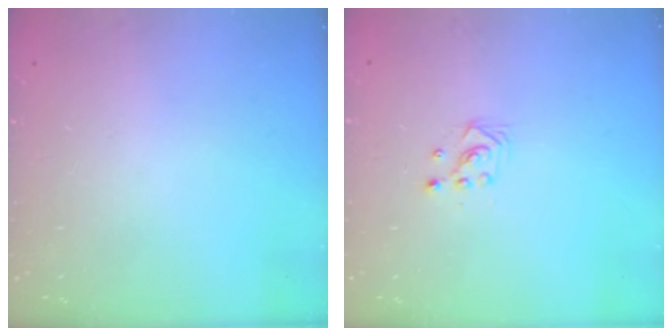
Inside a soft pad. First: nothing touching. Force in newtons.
{"total": 2.2, "press": 2.2, "slide": 0.2}